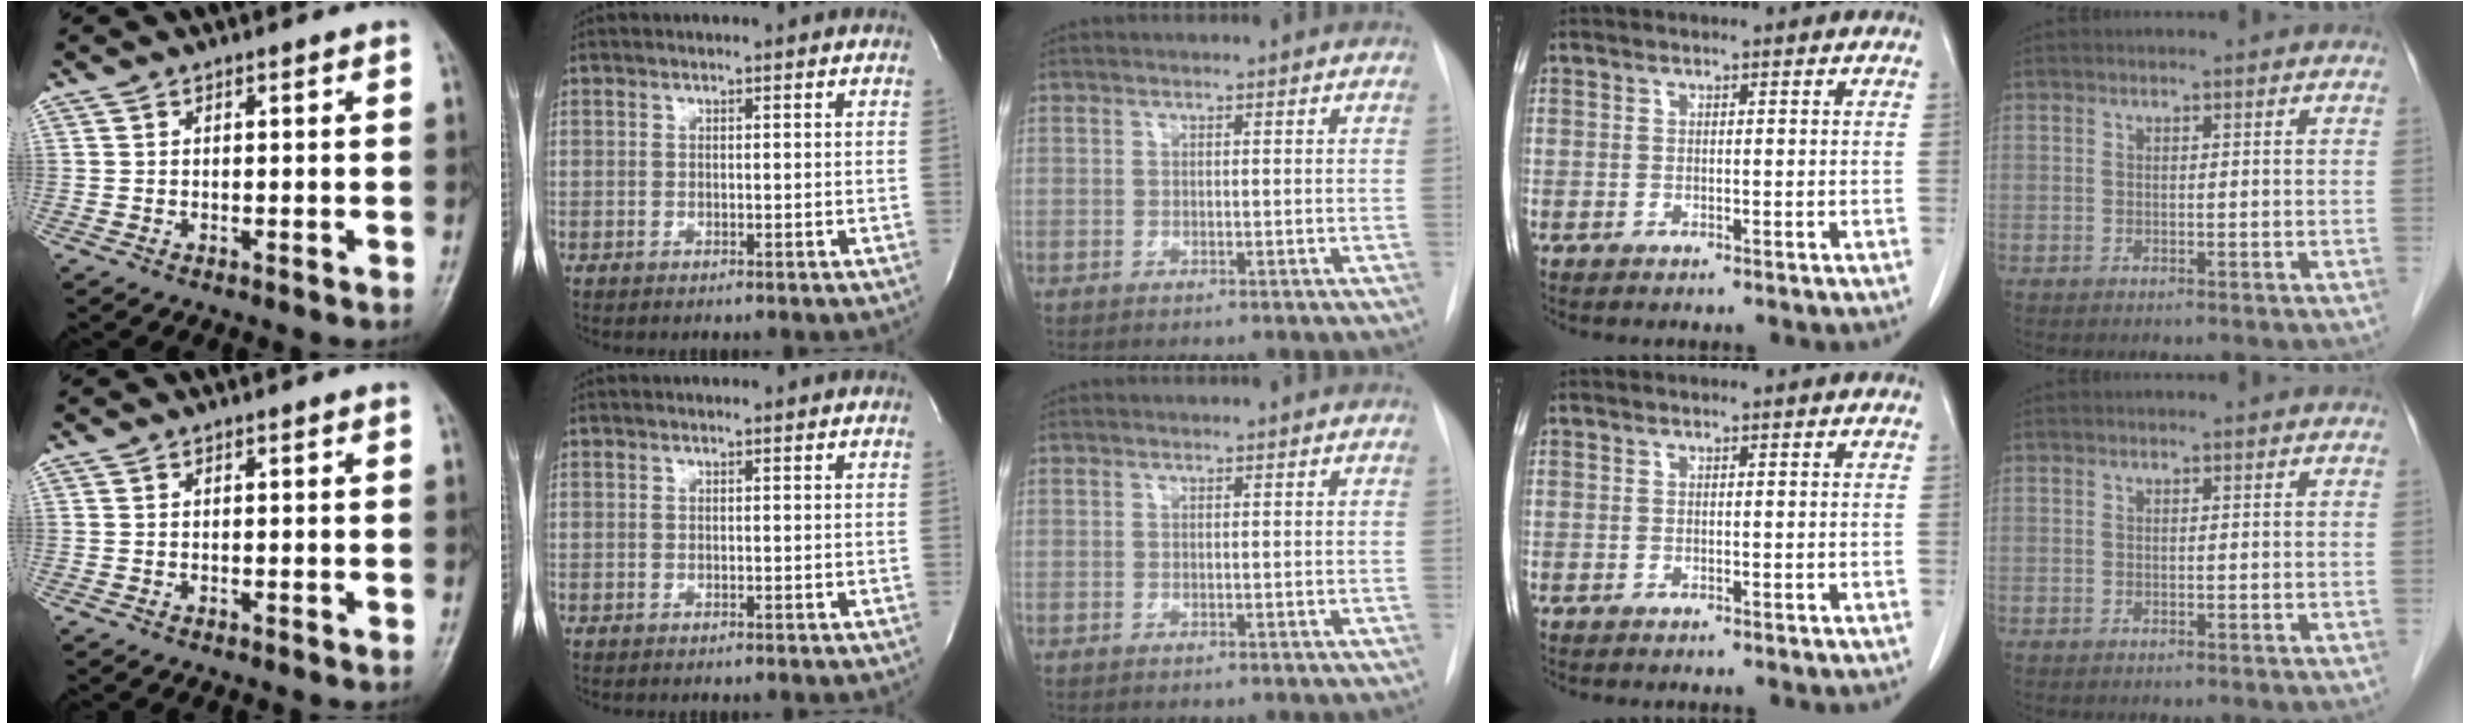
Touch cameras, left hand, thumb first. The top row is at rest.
{}